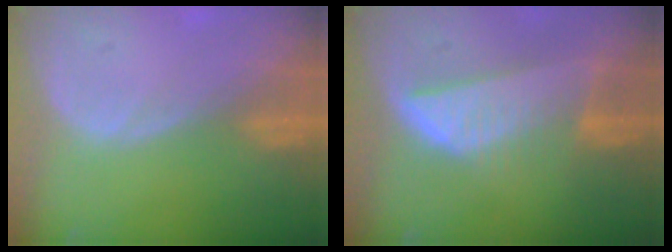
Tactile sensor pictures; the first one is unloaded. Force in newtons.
{"total": 8.3, "press": 7.3, "slide": 3.9}